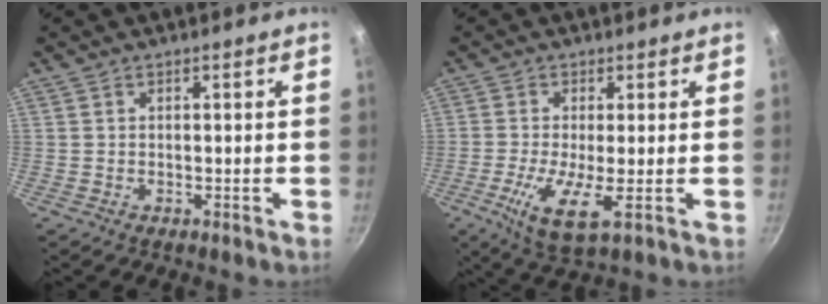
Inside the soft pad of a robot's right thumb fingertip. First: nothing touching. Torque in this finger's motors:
{"motor_torque": [-0.01, 0.25, 0.70, -0.26, 0.04]}